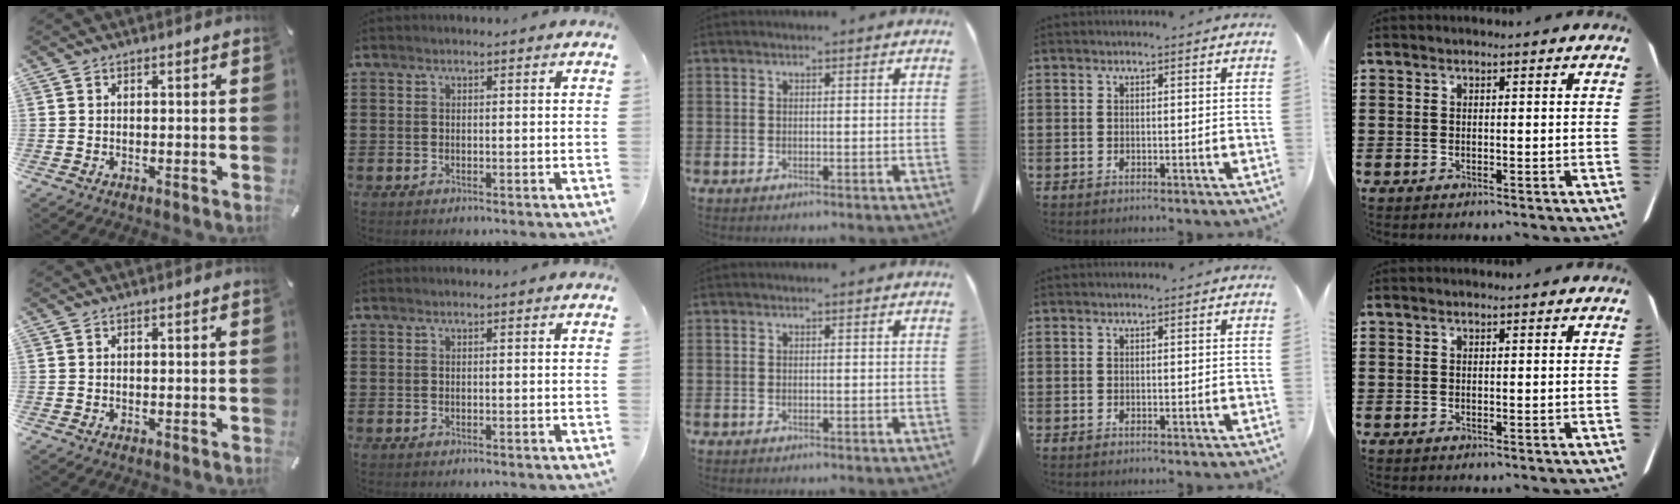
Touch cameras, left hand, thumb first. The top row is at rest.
{}